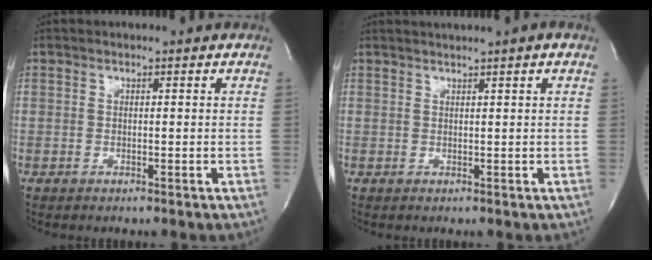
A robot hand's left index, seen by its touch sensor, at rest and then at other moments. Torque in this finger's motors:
{"motor_torque": [0.22, -0.19, 0.52, 0.11]}